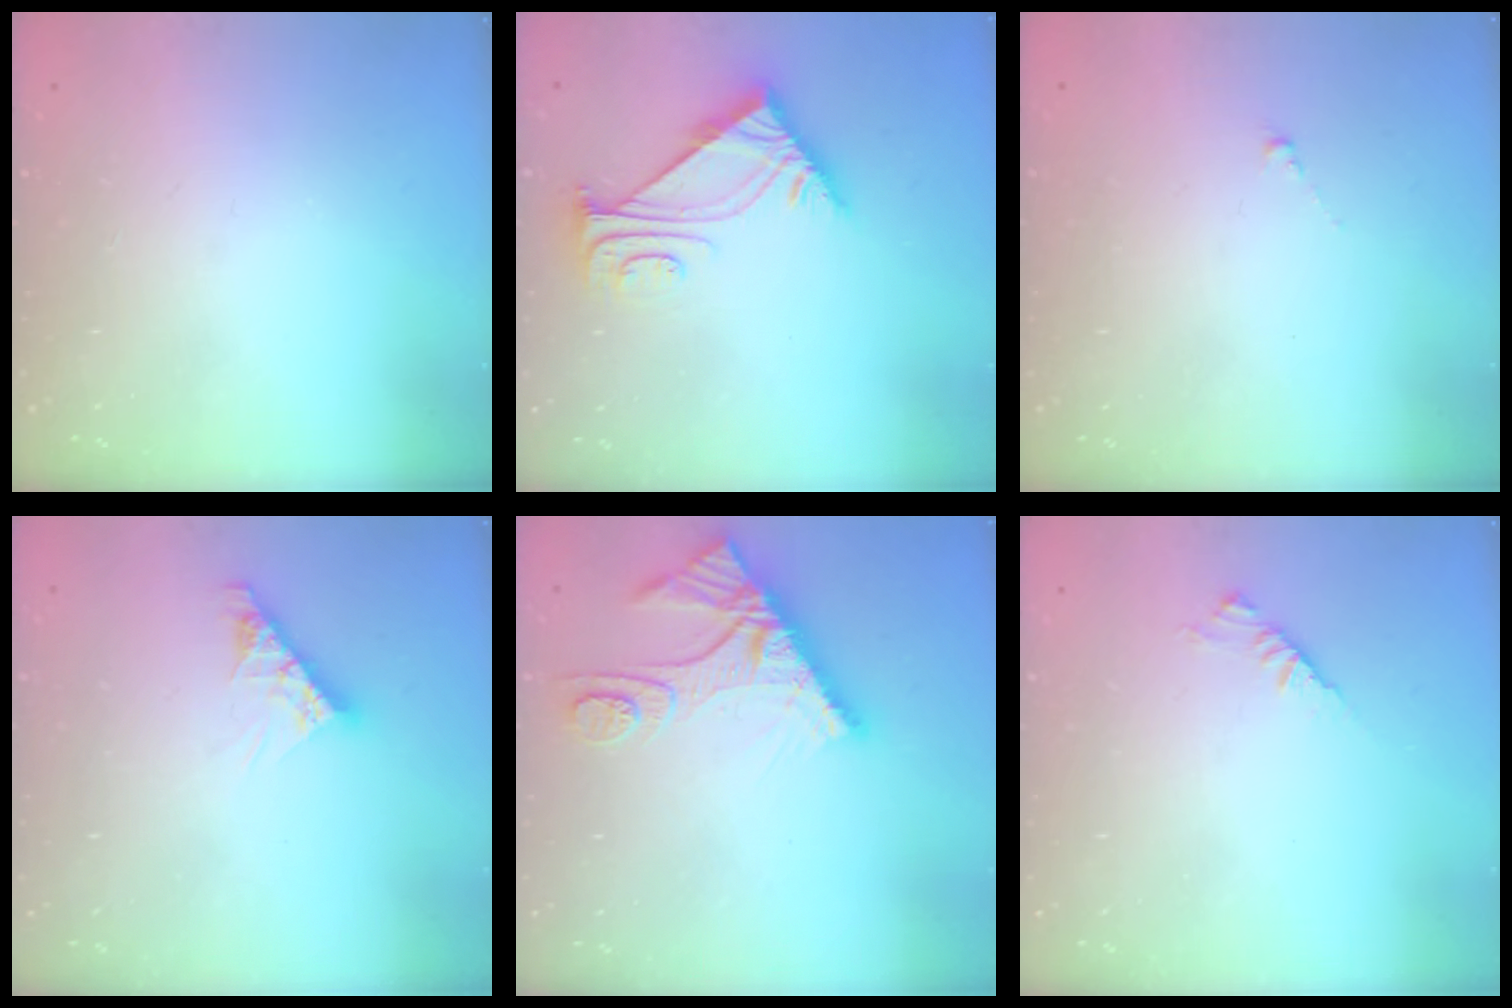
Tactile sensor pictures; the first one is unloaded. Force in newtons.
{"total": 7.6, "press": 7.6, "slide": 0.7}
{"total": 0.0}
{"total": 8.0, "press": 8.0, "slide": 0.7}
{"total": 11.8, "press": 11.7, "slide": 1.3}
{"total": 2.9, "press": 2.8, "slide": 0.7}